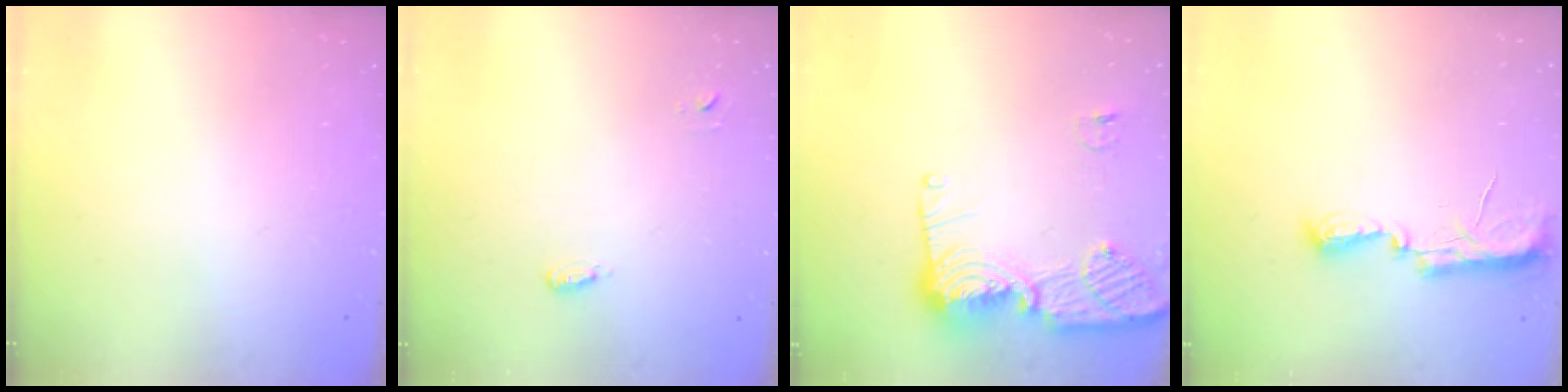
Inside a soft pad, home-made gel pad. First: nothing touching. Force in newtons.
{"total": 3.2, "press": 2.9, "slide": 1.4}
{"total": 14.0, "press": 13.9, "slide": 1.4}
{"total": 9.8, "press": 8.5, "slide": 4.8}